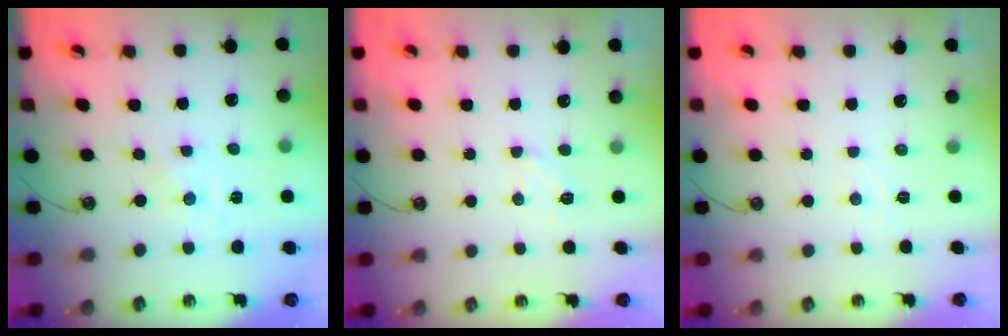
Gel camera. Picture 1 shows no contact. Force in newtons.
{"total": 3.0, "press": 2.9, "slide": 0.5}
{"total": 3.3, "press": 3.3, "slide": 0.6}